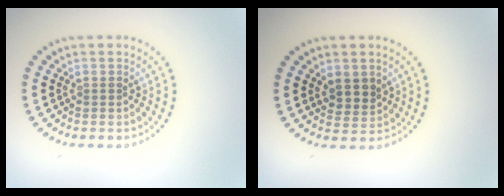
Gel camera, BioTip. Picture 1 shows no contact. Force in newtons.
{"total": 2.2, "press": 1.9, "slide": 1.0}